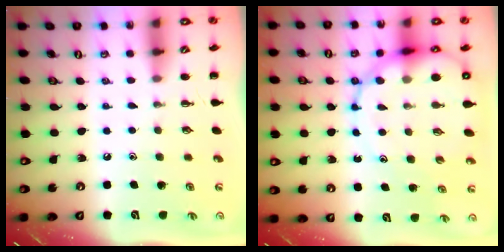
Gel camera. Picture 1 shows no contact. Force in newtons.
{"total": 16.0, "press": 15.6, "slide": 3.4}